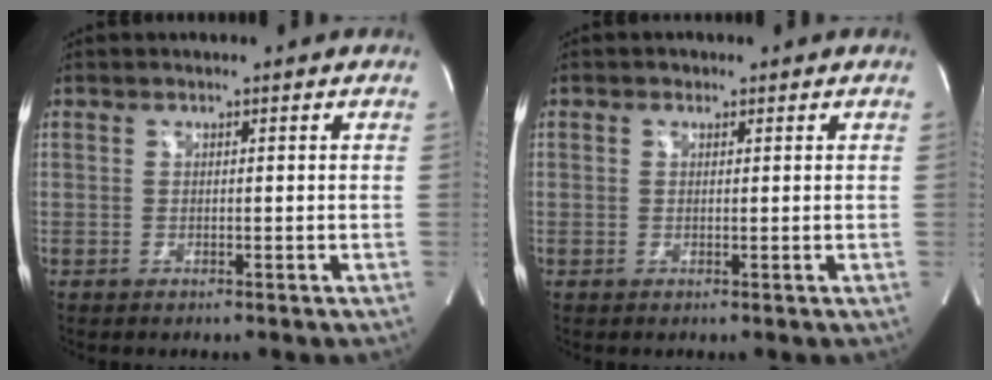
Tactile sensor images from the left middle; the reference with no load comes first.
{"total": 0.8, "force": [0.5, 0.6, 0.3], "torque": [-0.008, 0.004, 0.006]}